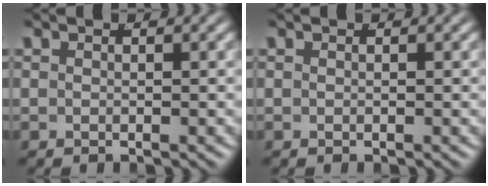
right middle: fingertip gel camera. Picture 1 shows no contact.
{"total": 0.0}